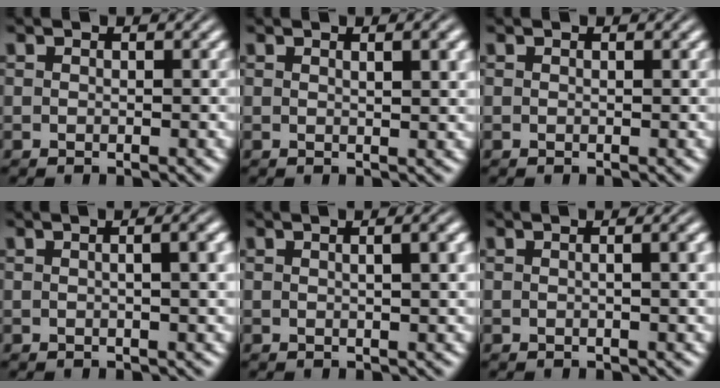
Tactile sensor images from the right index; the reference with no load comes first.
{"total": 1.5, "force": [0.7, -0.7, 1.1], "torque": [-0.013, 0.000, 0.015]}
{"total": 0.0}
{"total": 2.2, "force": [0.3, -0.1, 2.2], "torque": [-0.022, 0.011, 0.003]}
{"total": 2.0, "force": [0.5, -0.3, 1.9], "torque": [-0.019, 0.008, 0.007]}
{"total": 1.5, "force": [0.1, -0.2, 1.5], "torque": [-0.017, 0.008, -0.001]}